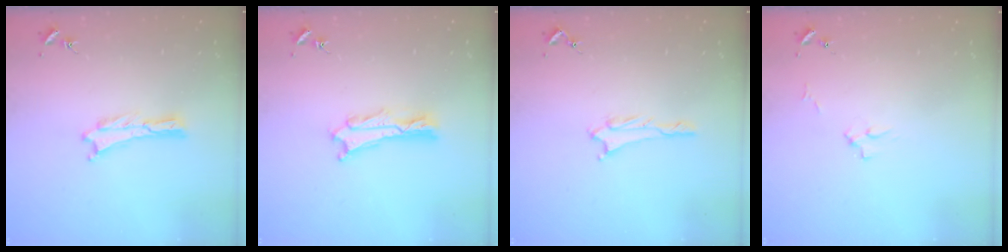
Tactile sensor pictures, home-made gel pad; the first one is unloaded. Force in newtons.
{"total": 2.4, "press": 2.4, "slide": 0.3}
{"total": 1.1, "press": 1.0, "slide": 0.1}
{"total": 2.7, "press": 2.7, "slide": 0.3}